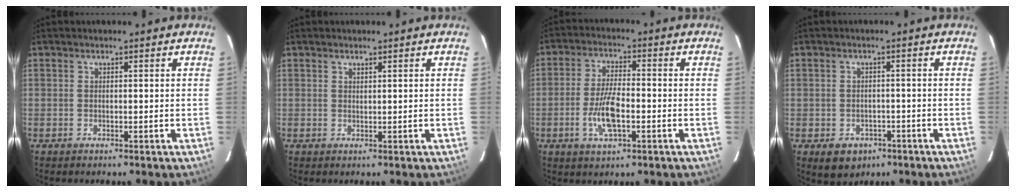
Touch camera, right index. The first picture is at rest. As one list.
[{"total": 0.7, "force": [0.6, 0.1, 0.2], "torque": [-0.004, 0.001, 0.011]}, {"total": 8.1, "force": [-2.5, 3.0, 7.1], "torque": [-0.147, -0.004, -0.047]}, {"total": 5.7, "force": [-2.6, 4.7, 1.8], "torque": [-0.037, 0.009, -0.023]}]